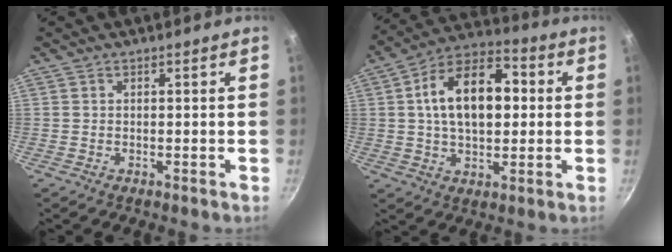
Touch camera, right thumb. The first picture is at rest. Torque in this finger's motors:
{"motor_torque": [-1.05, 1.60, 1.39, 0.06, 0.43]}